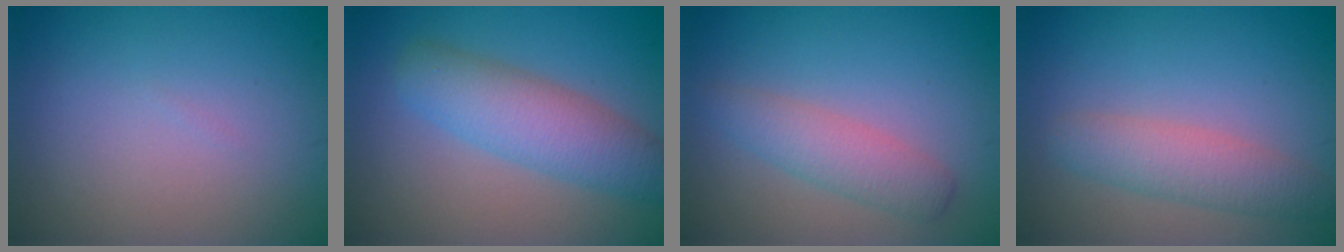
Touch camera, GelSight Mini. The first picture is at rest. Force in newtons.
{"total": 5.3, "press": 5.3, "slide": 0.2}
{"total": 3.0, "press": 3.0, "slide": 0.1}
{"total": 3.6, "press": 3.6, "slide": 0.1}